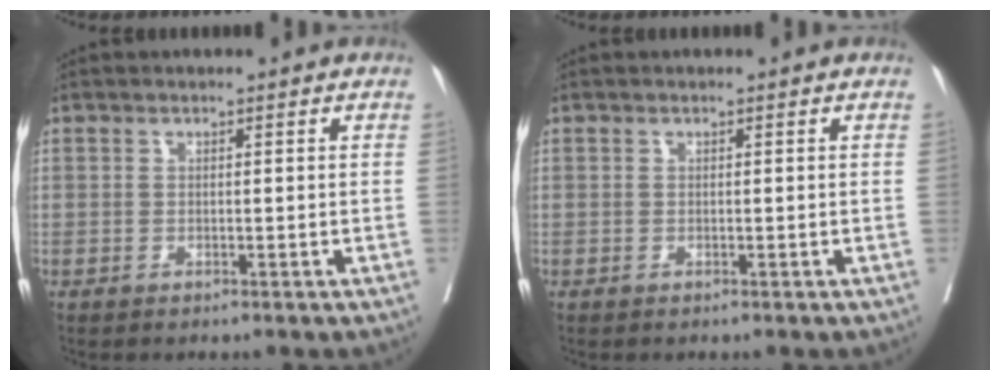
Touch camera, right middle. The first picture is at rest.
{"total": 0.0}